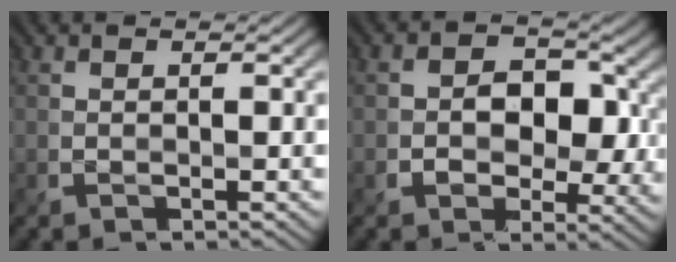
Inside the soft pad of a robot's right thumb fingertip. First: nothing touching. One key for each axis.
{"total": 7.2, "fx": 0.1, "fy": 5.6, "fz": 4.4, "tx": -0.068, "ty": -0.012, "tz": -0.006}